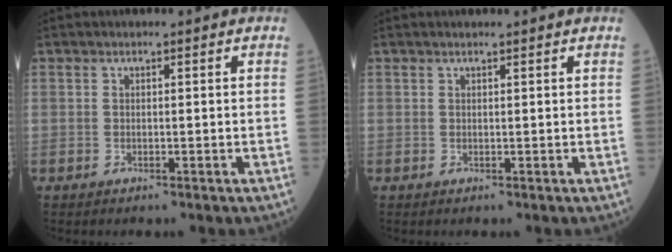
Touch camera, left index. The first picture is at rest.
{"total": 1.1, "force": [0.9, -0.3, 0.6], "torque": [-0.008, 0.006, 0.013]}